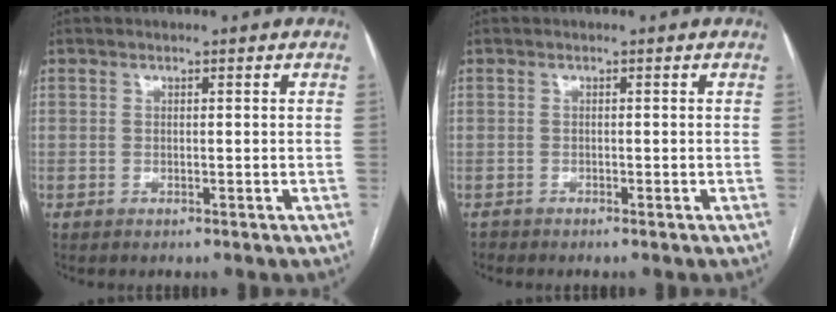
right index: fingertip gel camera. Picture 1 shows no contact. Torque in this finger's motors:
{"motor_torque": [-2.14, 0.00, -1.06, -0.21]}